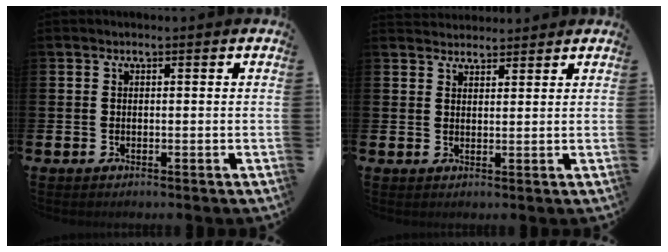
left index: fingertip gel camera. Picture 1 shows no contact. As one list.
[{"total": 2.7, "force": [2.6, 0.7, -0.2], "torque": [-0.002, -0.008, 0.048]}]